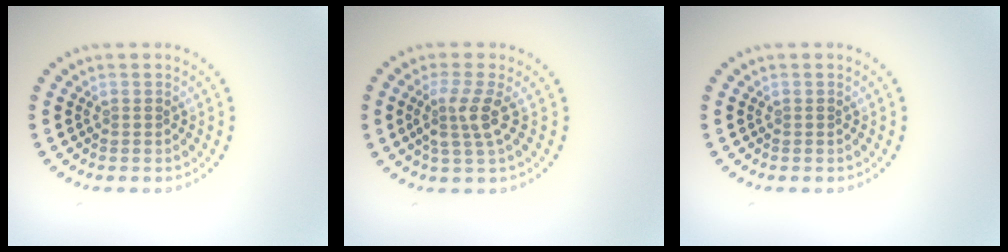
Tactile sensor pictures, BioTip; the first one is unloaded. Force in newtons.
{"total": 2.7, "press": 2.1, "slide": 1.8}
{"total": 0.0}